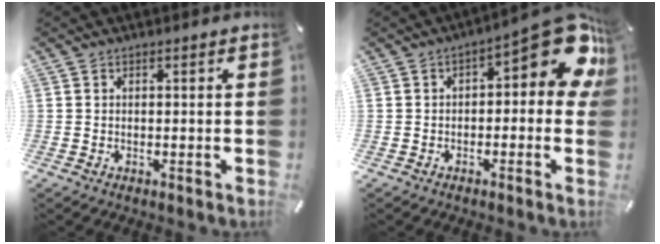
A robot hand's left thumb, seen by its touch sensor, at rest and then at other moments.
{"total": 13.8, "force": [4.9, 5.6, 11.6], "torque": [-0.135, -0.040, 0.079]}